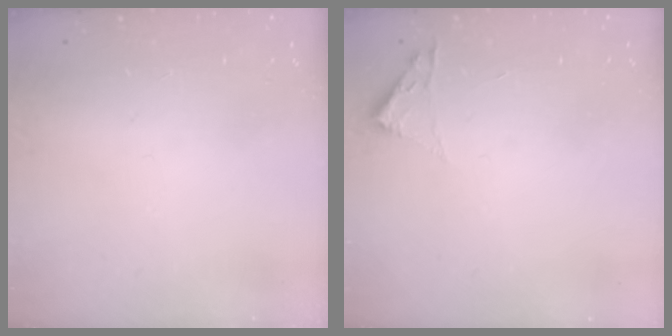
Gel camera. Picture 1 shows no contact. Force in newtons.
{"total": 1.8, "press": 1.8, "slide": 0.2}